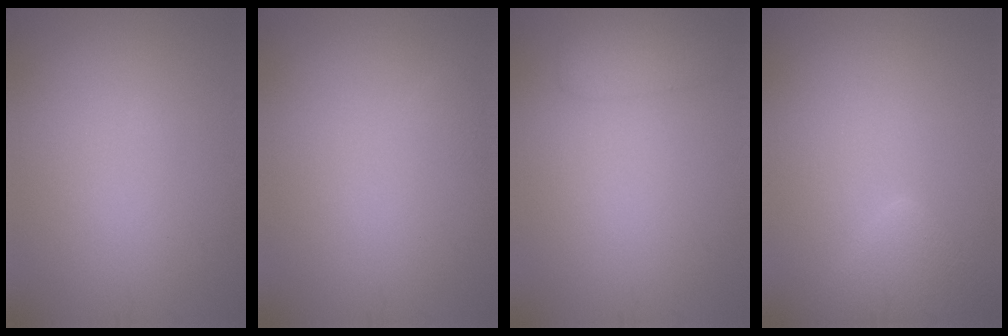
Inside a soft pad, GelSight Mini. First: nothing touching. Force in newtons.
{"total": 0.6, "press": 0.6, "slide": 0.0}
{"total": 1.5, "press": 1.5, "slide": 0.2}
{"total": 3.3, "press": 3.3, "slide": 0.3}